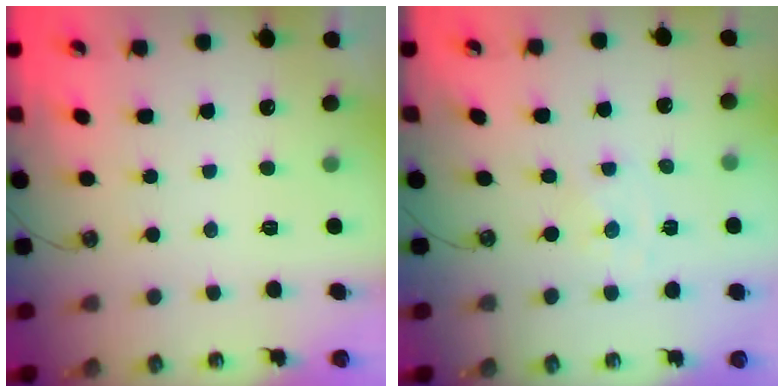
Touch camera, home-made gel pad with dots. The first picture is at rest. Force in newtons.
{"total": 0.0}